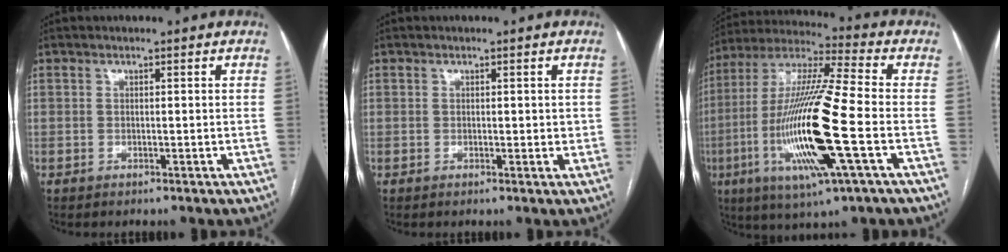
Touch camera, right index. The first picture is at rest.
{"total": 1.8, "force": [0.3, 1.2, 1.3], "torque": [-0.013, 0.000, 0.004]}
{"total": 20.6, "force": [-5.1, 1.2, 20.0], "torque": [-0.421, -0.022, -0.098]}